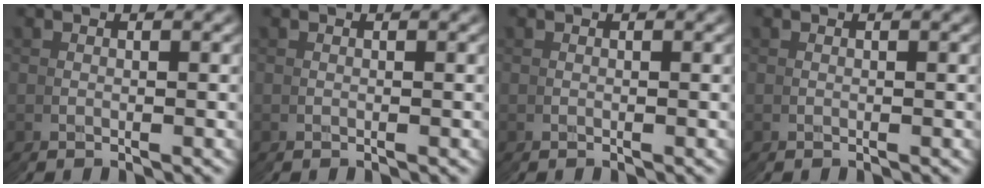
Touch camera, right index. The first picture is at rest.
{"total": 0.0}
{"total": 0.0}
{"total": 0.0}